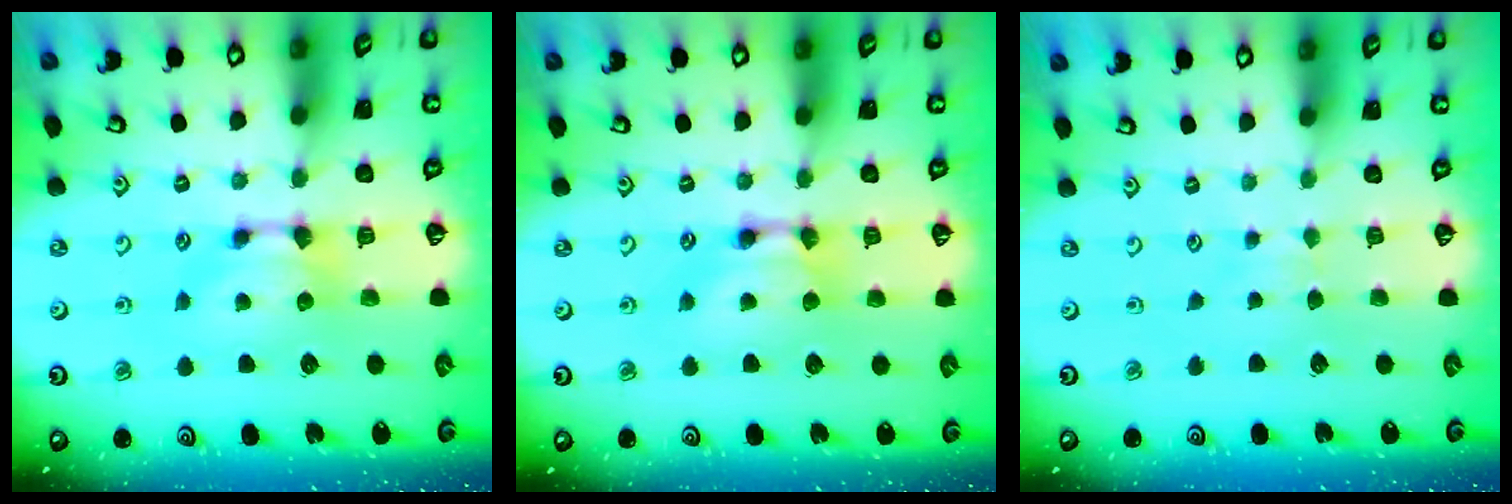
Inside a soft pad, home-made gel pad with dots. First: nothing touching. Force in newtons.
{"total": 2.0, "press": 2.0, "slide": 0.1}
{"total": 2.6, "press": 2.6, "slide": 0.4}